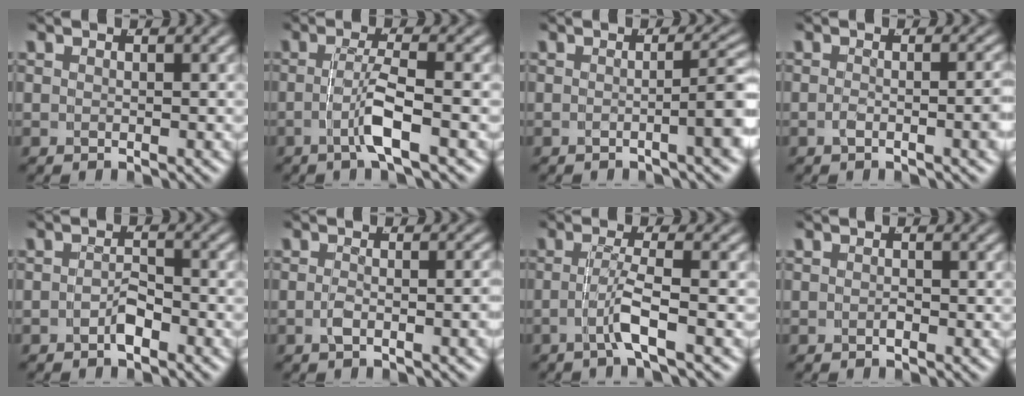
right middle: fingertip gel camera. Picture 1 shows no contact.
{"total": 3.1, "force": [-1.5, -0.3, 2.7], "torque": [-0.045, 0.003, -0.026]}
{"total": 3.6, "force": [-1.0, 0.4, 3.5], "torque": [-0.038, 0.005, -0.017]}
{"total": 2.4, "force": [-1.2, 0.0, 2.1], "torque": [-0.030, -0.004, -0.016]}
{"total": 1.9, "force": [-1.3, 0.8, 1.1], "torque": [-0.014, -0.003, -0.023]}
{"total": 1.8, "force": [-1.2, -0.3, 1.4], "torque": [-0.028, -0.005, -0.015]}
{"total": 2.9, "force": [-1.6, -0.6, 2.3], "torque": [-0.041, 0.001, -0.026]}
{"total": 0.5, "force": [-0.4, 0.2, 0.3], "torque": [-0.006, 0.001, -0.007]}